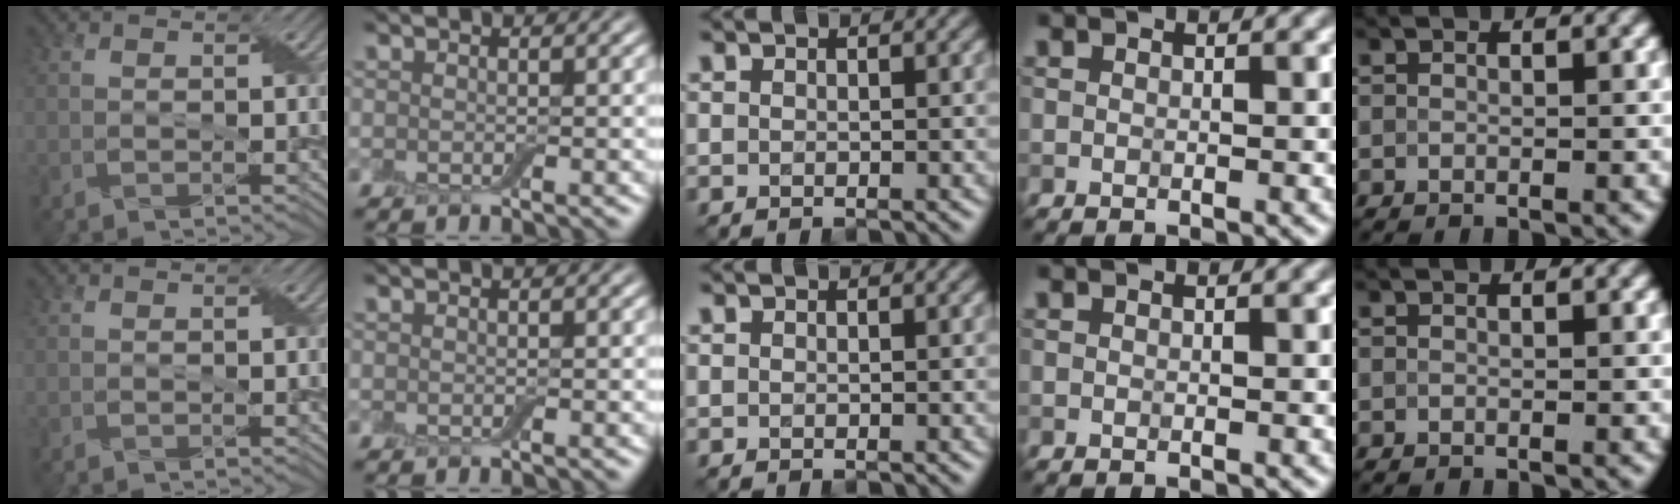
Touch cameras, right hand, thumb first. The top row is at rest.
{}